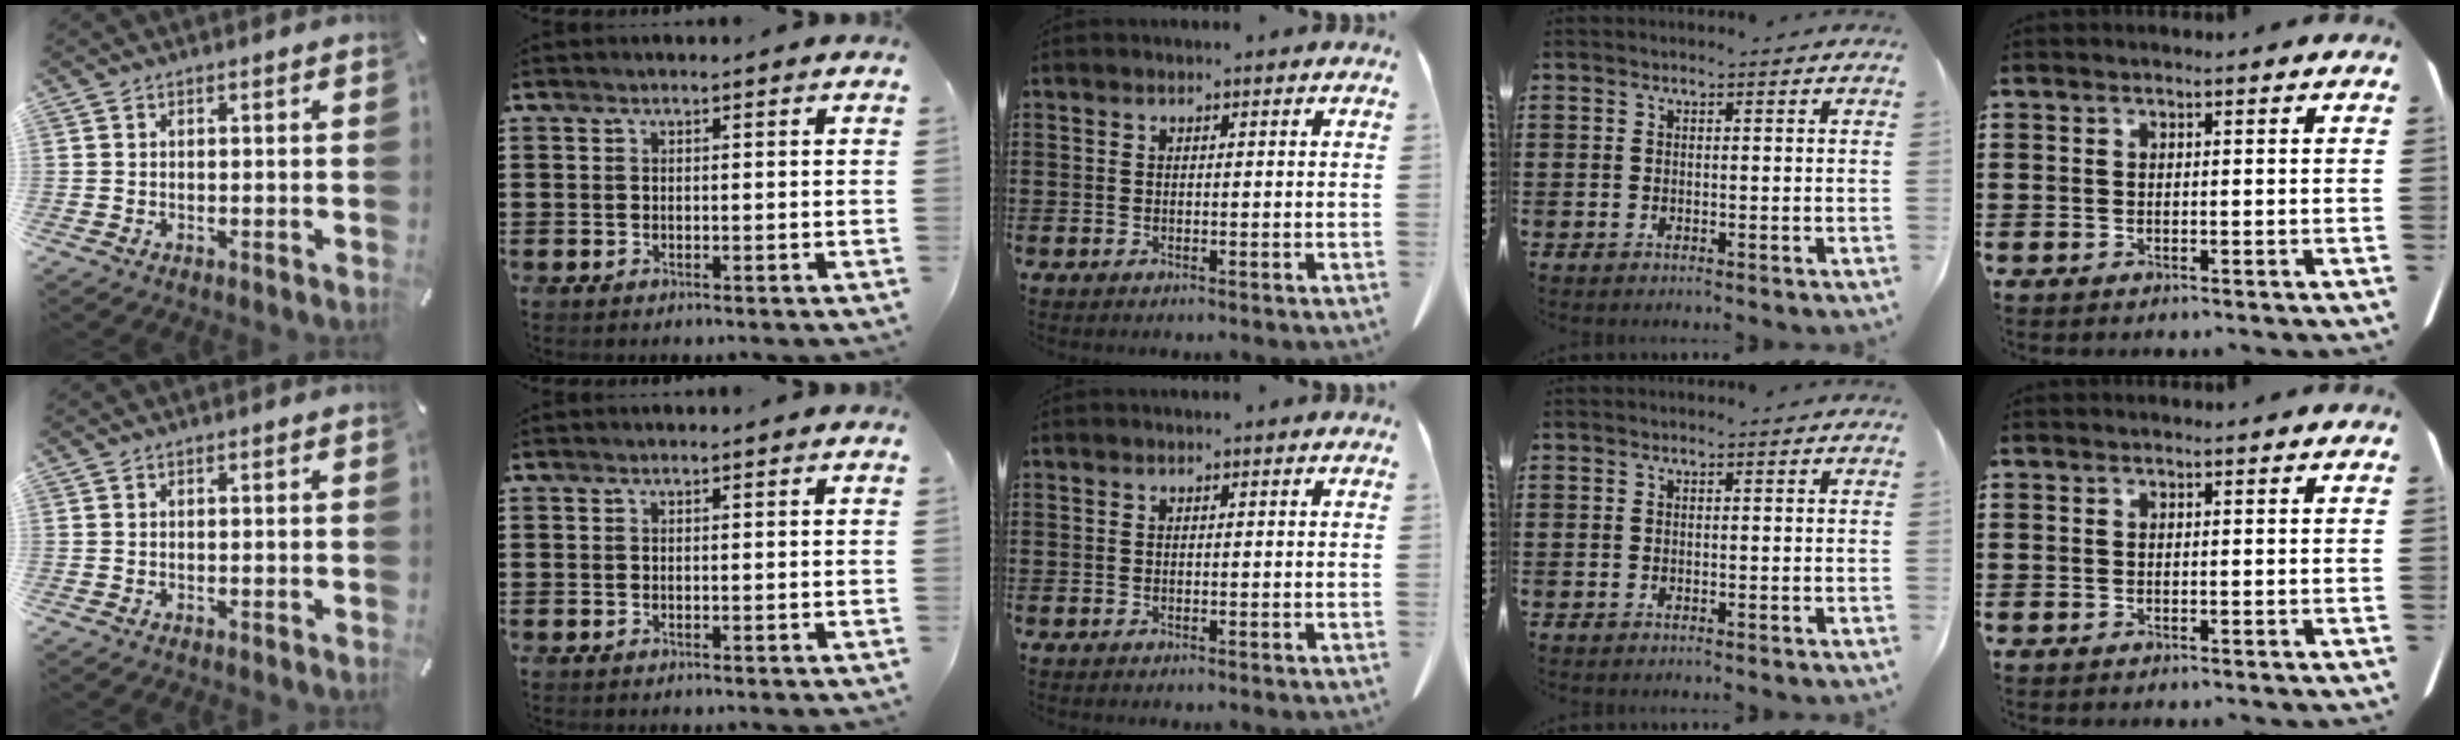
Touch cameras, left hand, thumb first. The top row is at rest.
{}